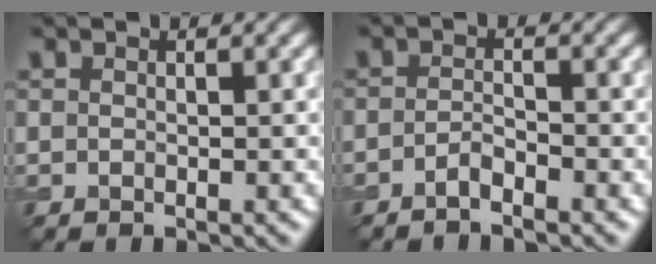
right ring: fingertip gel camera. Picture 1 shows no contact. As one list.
[{"total": 1.4, "force": [-1.1, 0.2, 0.8], "torque": [-0.016, 0.003, -0.024]}]